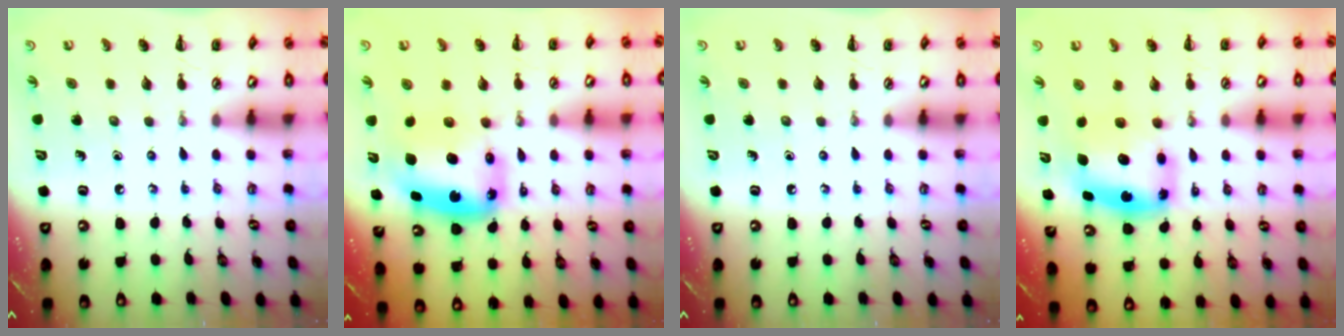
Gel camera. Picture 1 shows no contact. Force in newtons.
{"total": 9.4, "press": 9.0, "slide": 2.8}
{"total": 0.0}
{"total": 6.3, "press": 6.1, "slide": 1.6}